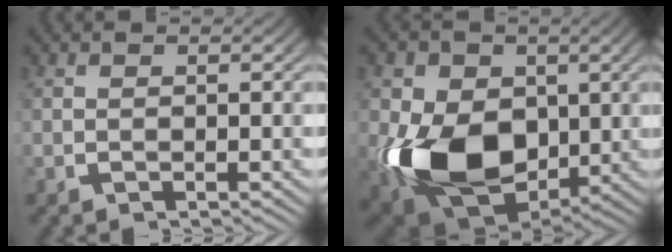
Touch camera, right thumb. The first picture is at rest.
{"total": 15.4, "force": [-1.9, 10.5, 11.1], "torque": [-0.240, -0.070, -0.010]}